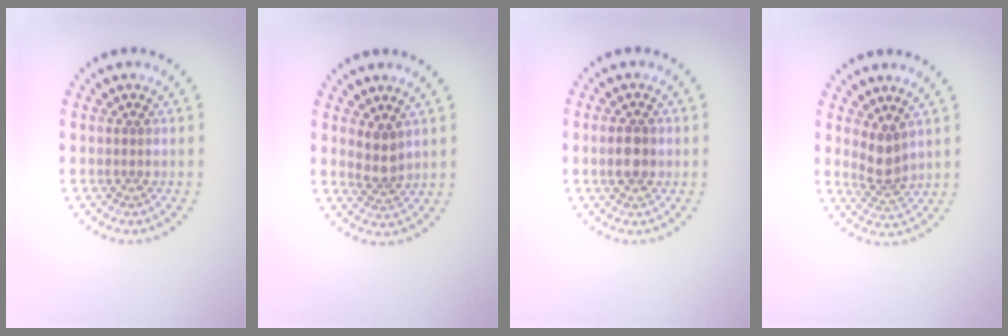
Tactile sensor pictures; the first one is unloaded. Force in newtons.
{"total": 2.1, "press": 1.7, "slide": 1.1}
{"total": 2.6, "press": 2.6, "slide": 0.0}
{"total": 2.5, "press": 2.0, "slide": 1.6}